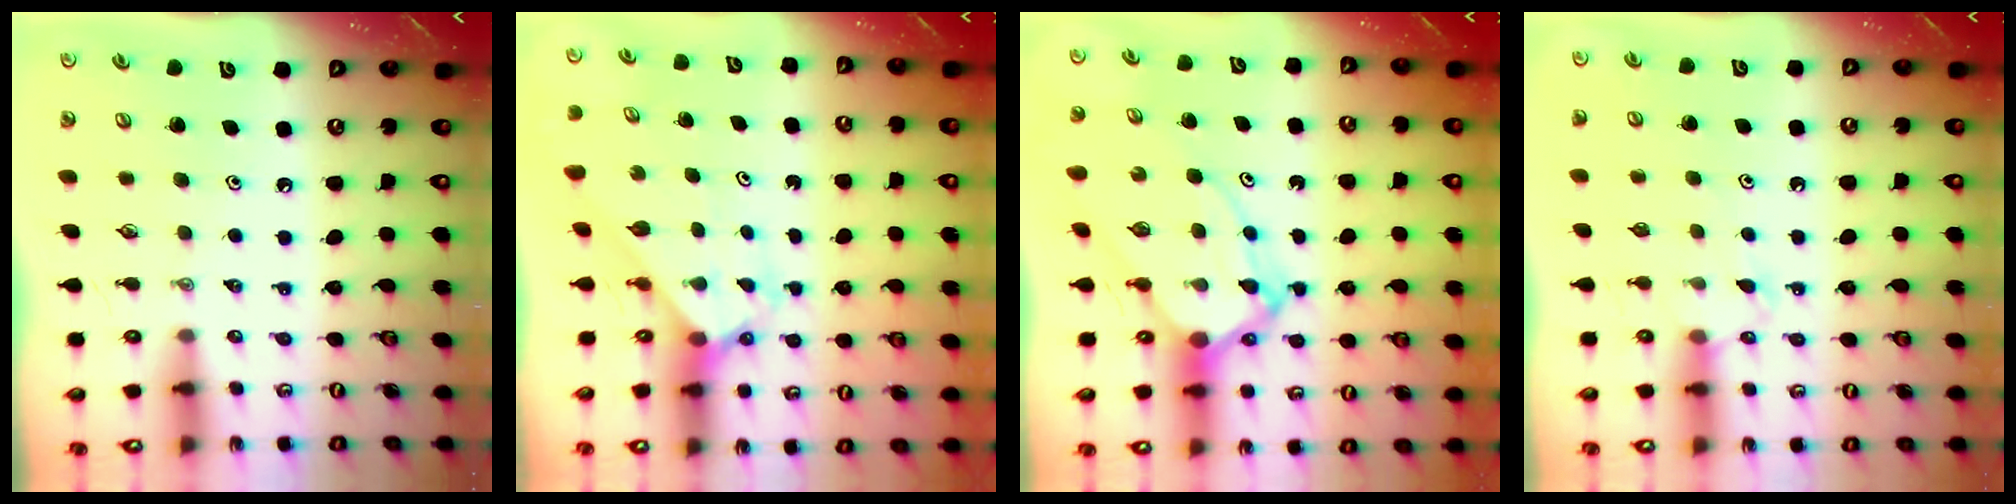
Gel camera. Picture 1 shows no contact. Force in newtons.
{"total": 2.2, "press": 2.2, "slide": 0.2}
{"total": 9.9, "press": 9.8, "slide": 0.9}
{"total": 7.0, "press": 7.0, "slide": 0.7}